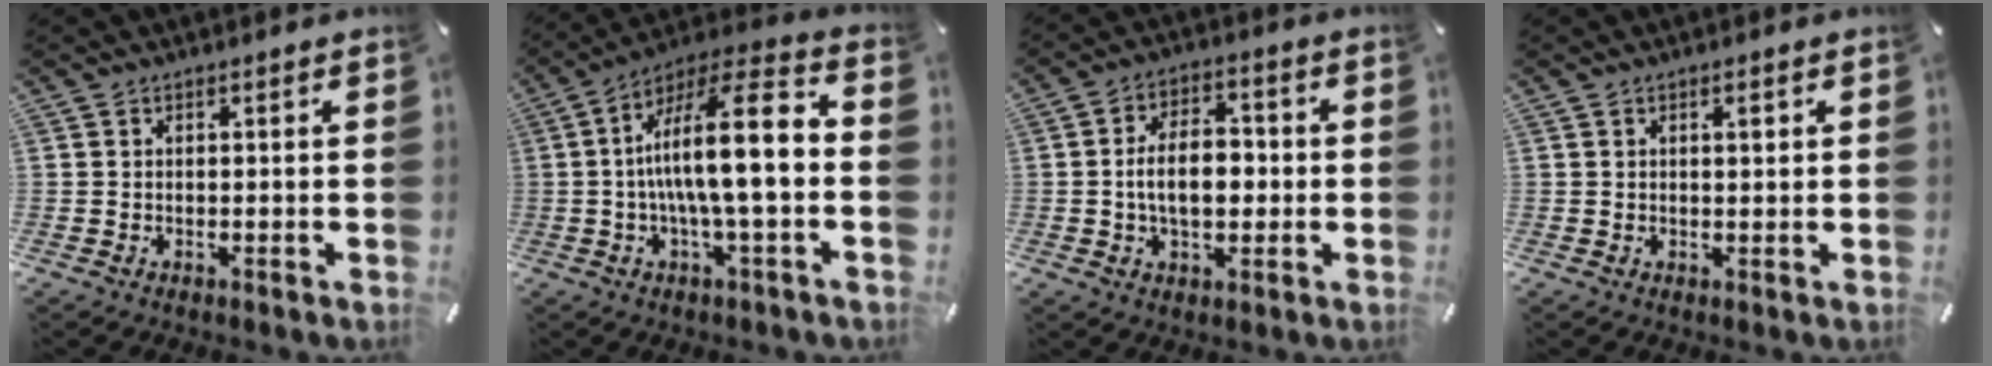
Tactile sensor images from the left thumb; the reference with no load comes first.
{"total": 18.7, "force": [-0.3, 4.9, 18.0], "torque": [-0.316, -0.010, -0.013]}
{"total": 10.3, "force": [-1.0, 6.6, 7.8], "torque": [-0.126, 0.009, -0.020]}
{"total": 1.6, "force": [0.5, 0.7, 1.4], "torque": [-0.019, 0.002, 0.005]}